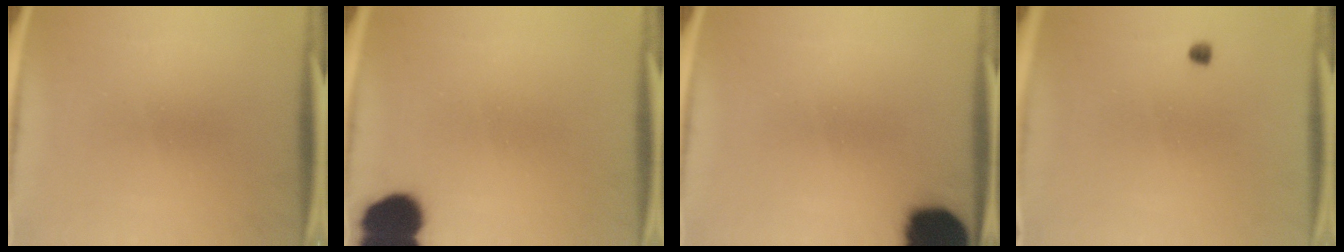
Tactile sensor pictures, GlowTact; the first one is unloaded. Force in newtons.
{"total": 11.8}
{"total": 17.5}
{"total": 1.0}